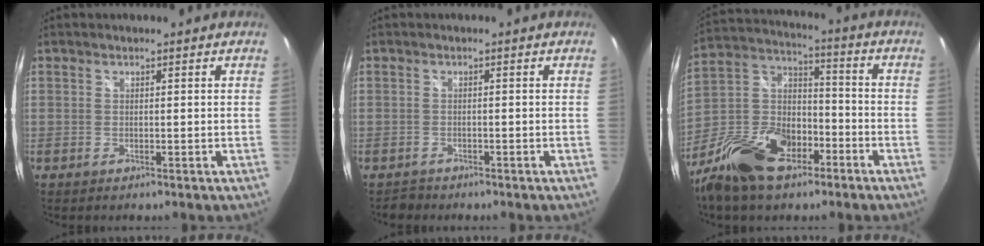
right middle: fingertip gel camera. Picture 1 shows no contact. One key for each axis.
{"total": 1.5, "fx": -1.3, "fy": 0.8, "fz": -0.1, "tx": -0.002, "ty": 0.001, "tz": -0.021}
{"total": 18.9, "fx": -11.5, "fy": 9.9, "fz": 11.3, "tx": -0.260, "ty": 0.003, "tz": -0.214}